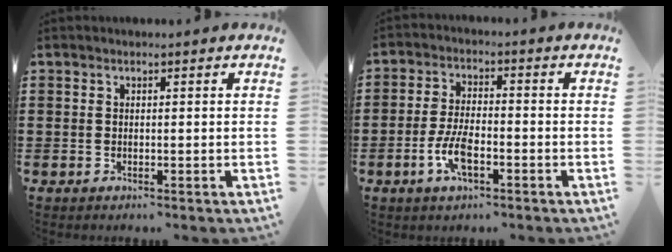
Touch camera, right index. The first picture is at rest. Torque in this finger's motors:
{"motor_torque": [1.05, 1.09, 0.16, 0.06]}